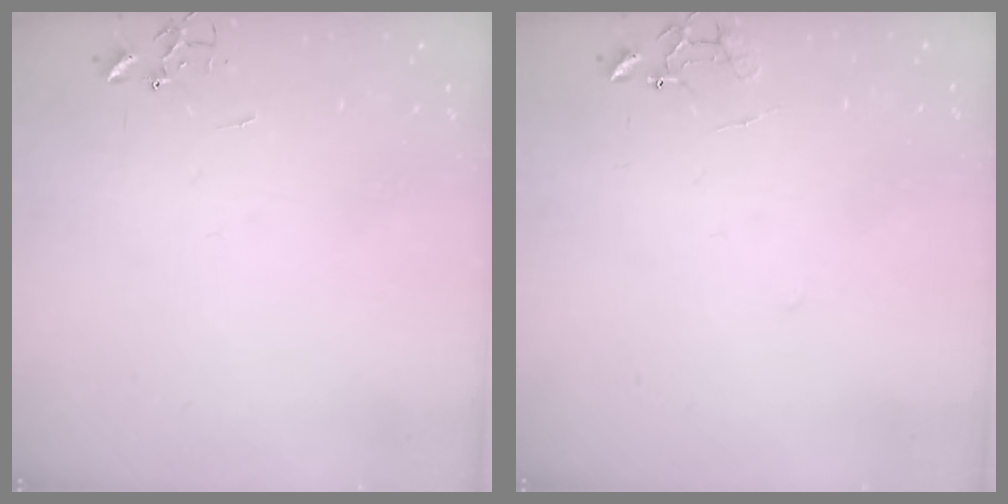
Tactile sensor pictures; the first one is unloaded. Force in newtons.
{"total": 8.7, "press": 8.7, "slide": 0.8}